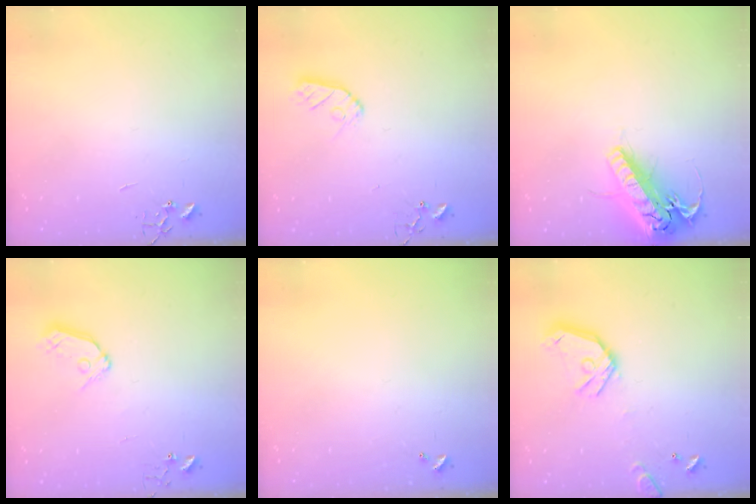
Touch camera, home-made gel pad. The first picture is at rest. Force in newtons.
{"total": 8.0, "press": 8.0, "slide": 0.5}
{"total": 21.0, "press": 20.7, "slide": 3.7}
{"total": 8.4, "press": 8.4, "slide": 0.8}
{"total": 0.0}
{"total": 14.4, "press": 14.2, "slide": 2.1}